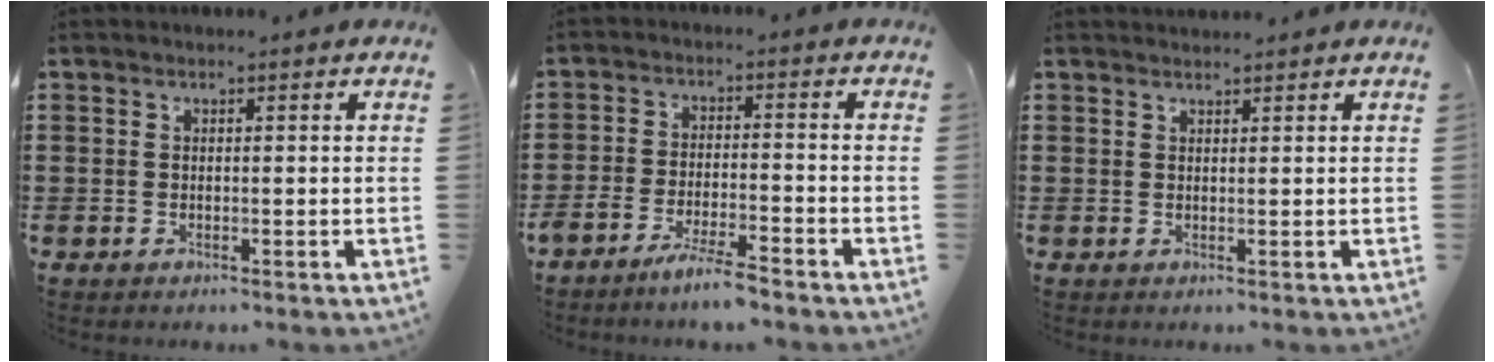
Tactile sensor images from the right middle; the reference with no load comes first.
{"total": 4.8, "force": [-4.2, 0.0, 2.4], "torque": [-0.050, -0.008, -0.079]}
{"total": 1.2, "force": [1.2, -0.1, -0.1], "torque": [0.000, -0.003, 0.023]}